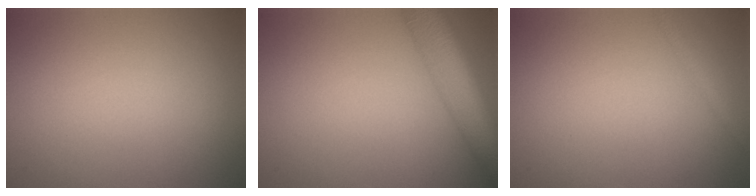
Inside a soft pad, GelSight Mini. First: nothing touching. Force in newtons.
{"total": 7.4, "press": 7.4, "slide": 0.5}
{"total": 1.1, "press": 1.1, "slide": 0.1}